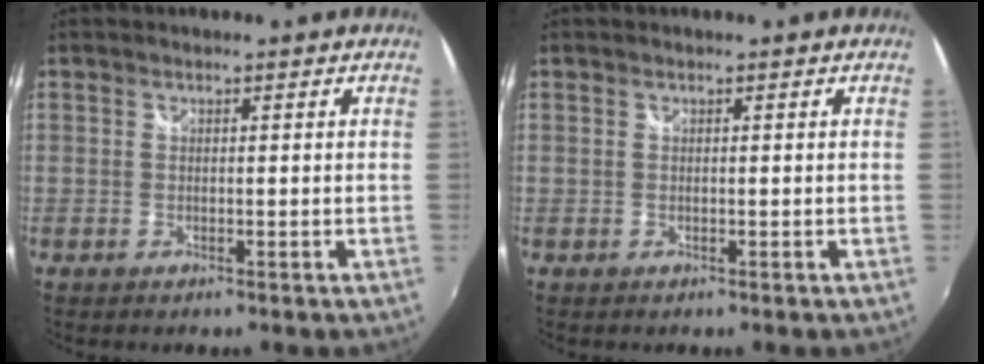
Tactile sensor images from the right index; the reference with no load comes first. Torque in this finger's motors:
{"motor_torque": [0.15, 0.16, 0.00, 0.00]}